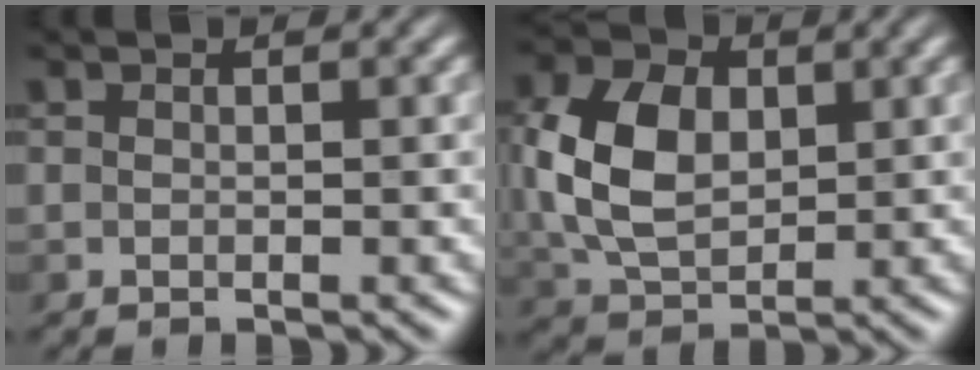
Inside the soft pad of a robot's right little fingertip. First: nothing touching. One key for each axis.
{"total": 7.2, "fx": 0.9, "fy": 5.0, "fz": 5.1, "tx": -0.112, "ty": 0.006, "tz": 0.016}